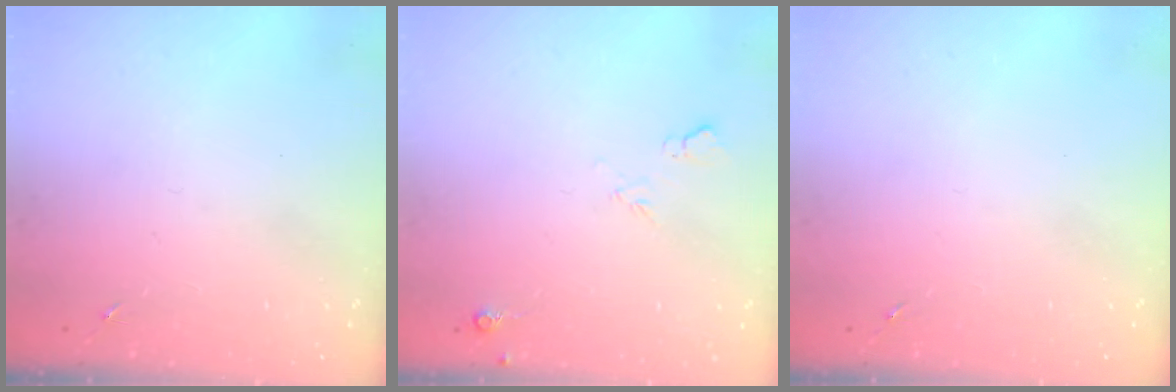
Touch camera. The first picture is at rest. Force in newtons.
{"total": 4.6, "press": 4.5, "slide": 0.8}
{"total": 0.0}